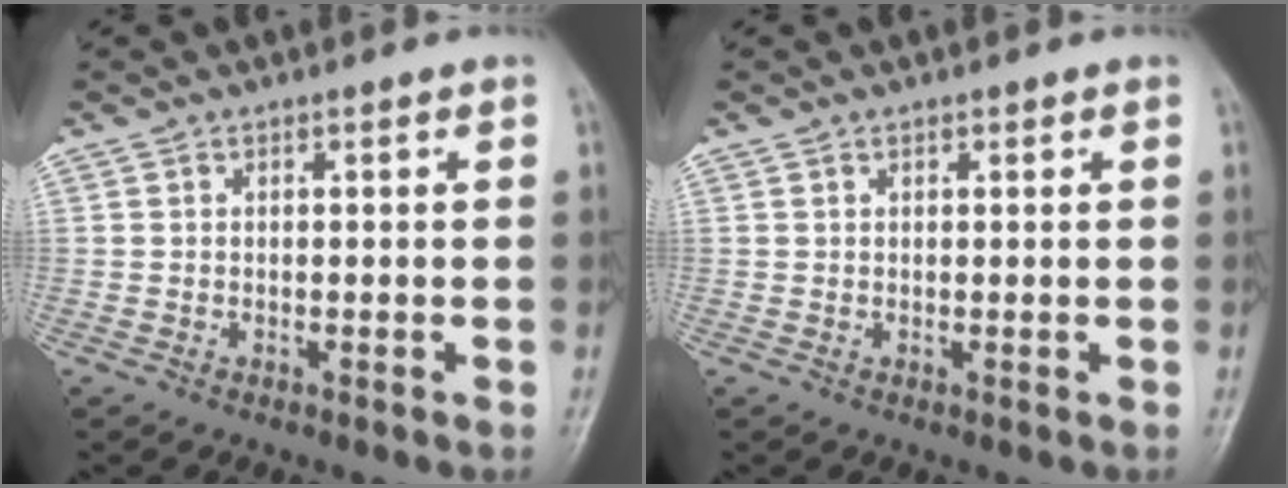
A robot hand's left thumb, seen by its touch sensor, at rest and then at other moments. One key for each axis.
{"total": 0.5, "fx": 0.4, "fy": 0.3, "fz": 0.2, "tx": -0.001, "ty": -0.003, "tz": 0.005}